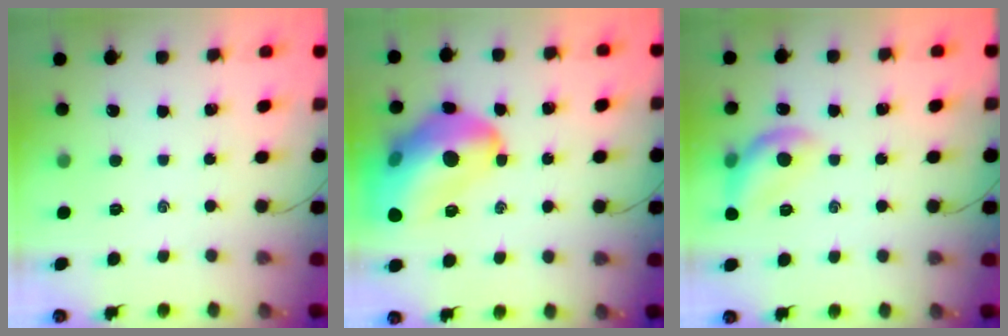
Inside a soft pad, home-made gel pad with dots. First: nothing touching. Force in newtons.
{"total": 21.9, "press": 21.5, "slide": 4.0}
{"total": 11.5, "press": 11.4, "slide": 0.7}